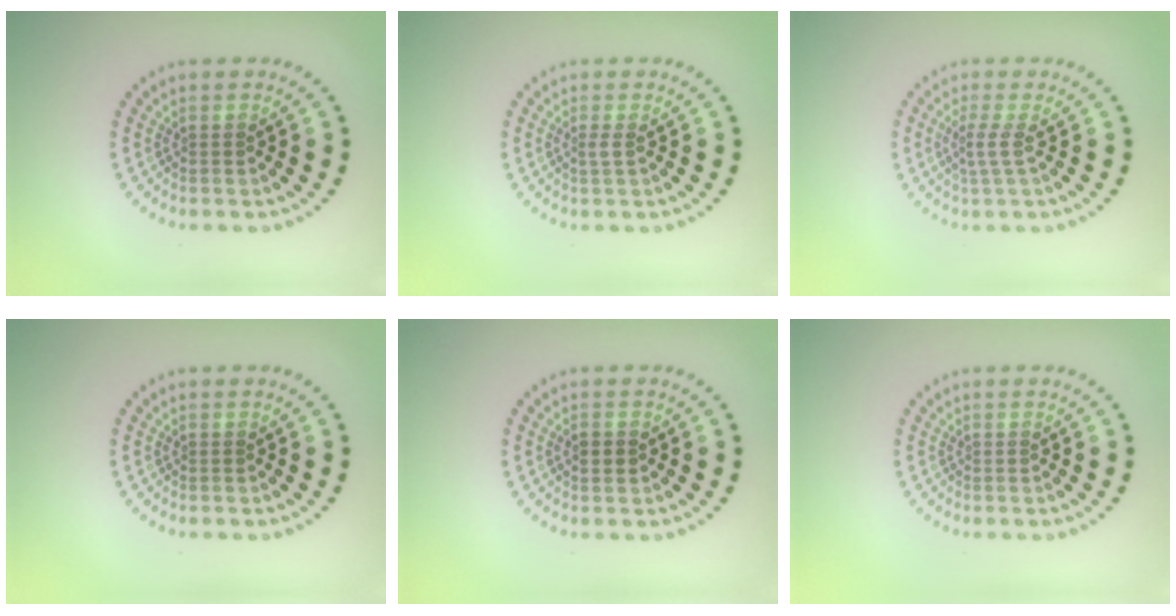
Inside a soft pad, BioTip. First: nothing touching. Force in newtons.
{"total": 0.9, "press": 0.6, "slide": 0.6}
{"total": 1.7, "press": 1.1, "slide": 1.3}
{"total": 0.0}
{"total": 1.5, "press": 1.5, "slide": 0.1}
{"total": 0.0}